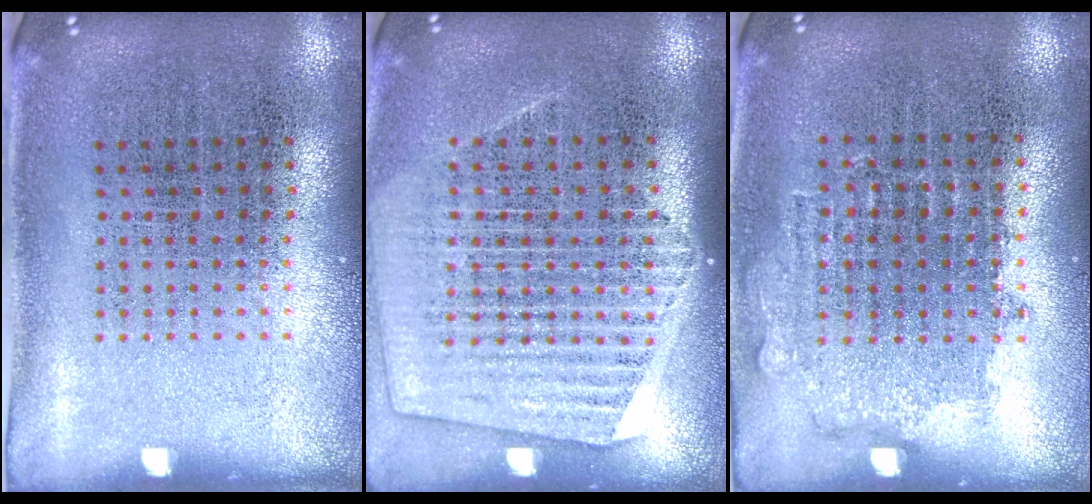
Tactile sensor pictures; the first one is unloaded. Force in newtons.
{"total": 1.6, "press": 1.4, "slide": 0.6}
{"total": 0.9, "press": 0.8, "slide": 0.3}